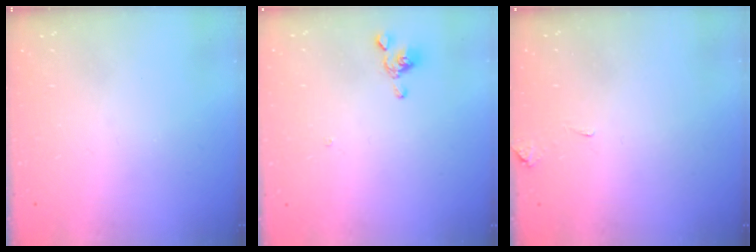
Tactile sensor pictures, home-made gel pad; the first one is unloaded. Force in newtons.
{"total": 2.3, "press": 2.3, "slide": 0.5}
{"total": 1.1, "press": 1.0, "slide": 0.3}